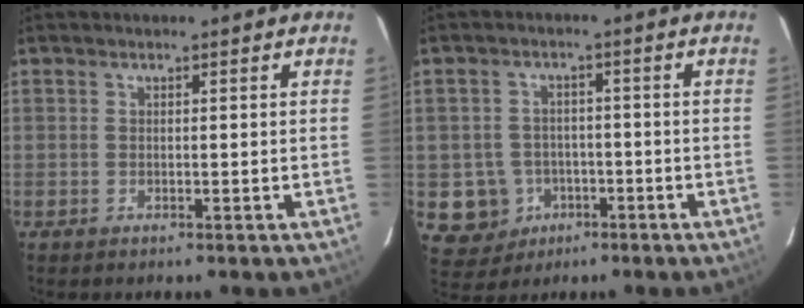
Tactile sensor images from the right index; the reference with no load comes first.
{"total": 8.1, "force": [-2.8, 7.4, 1.4], "torque": [-0.059, 0.021, -0.026]}